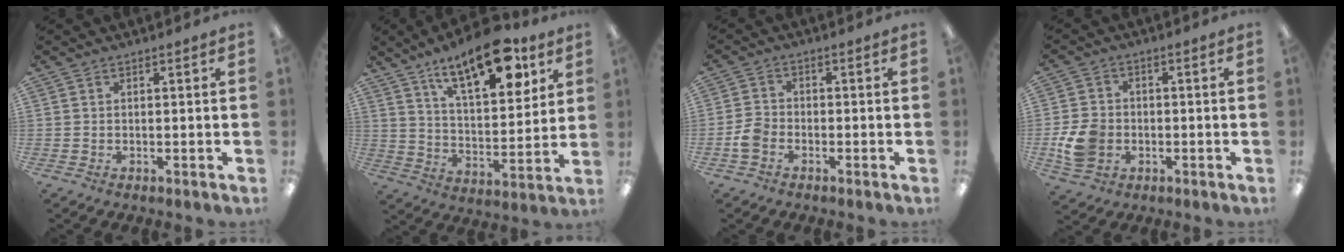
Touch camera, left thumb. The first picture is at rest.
{"total": 17.5, "force": [12.3, 6.5, 10.6], "torque": [-0.160, -0.066, 0.204]}
{"total": 4.2, "force": [-2.2, 2.9, 2.2], "torque": [-0.040, 0.011, -0.040]}
{"total": 8.4, "force": [-2.2, 6.7, 4.6], "torque": [-0.100, 0.012, -0.039]}